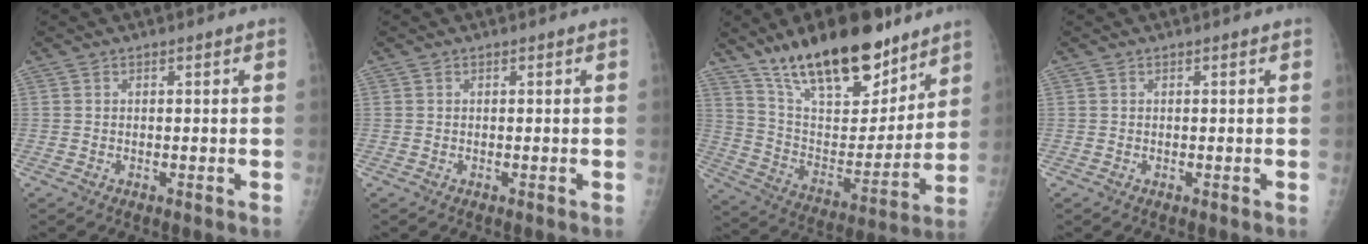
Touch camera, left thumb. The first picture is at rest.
{"total": 0.0}
{"total": 24.3, "force": [17.4, 9.4, 14.2], "torque": [-0.190, -0.078, 0.293]}
{"total": 0.0}